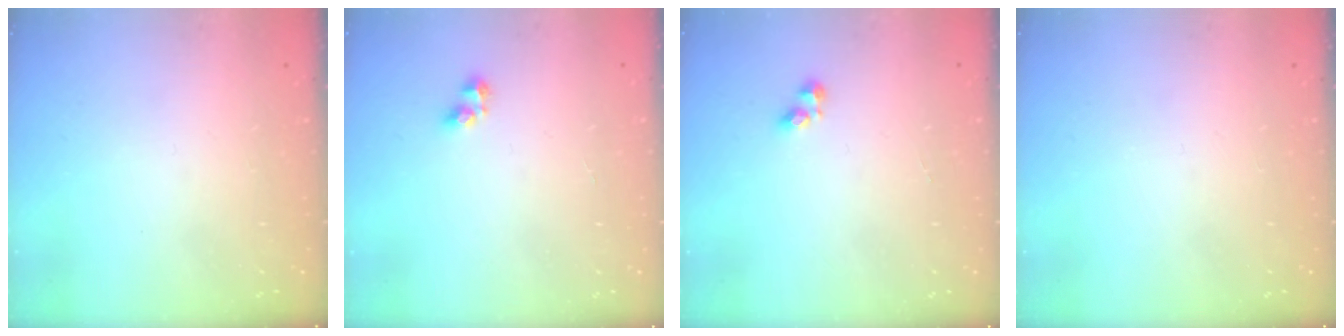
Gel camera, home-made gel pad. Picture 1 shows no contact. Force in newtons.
{"total": 4.0, "press": 3.9, "slide": 0.5}
{"total": 3.0, "press": 2.9, "slide": 0.6}
{"total": 0.0}